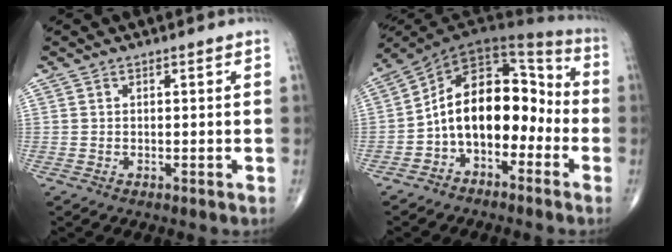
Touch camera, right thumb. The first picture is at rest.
{"total": 15.2, "force": [-3.7, 9.7, 11.1], "torque": [-0.146, 0.086, -0.073]}